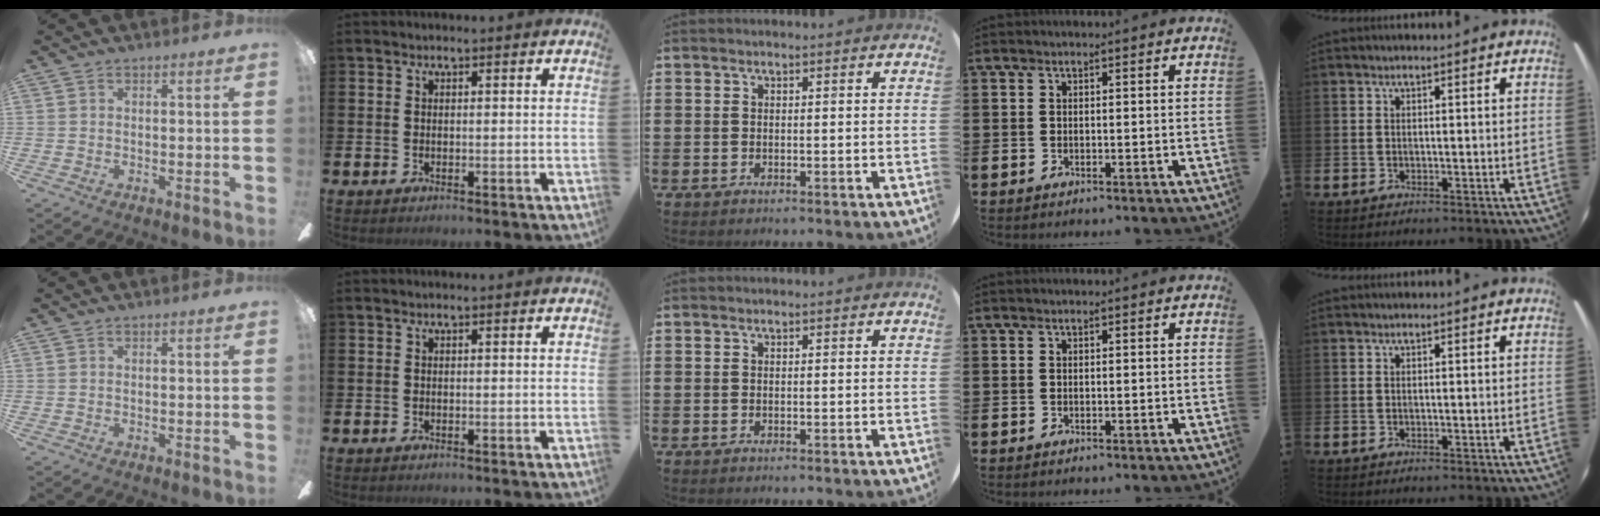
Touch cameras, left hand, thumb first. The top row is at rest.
{}